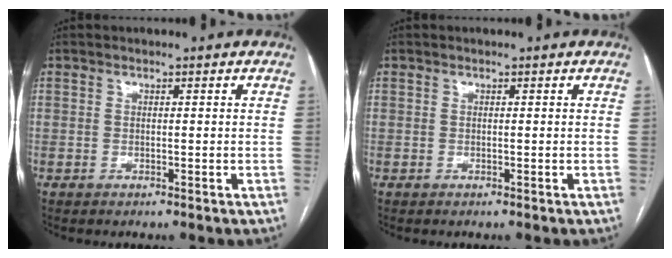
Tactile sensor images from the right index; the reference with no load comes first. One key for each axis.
{"total": 0.0}